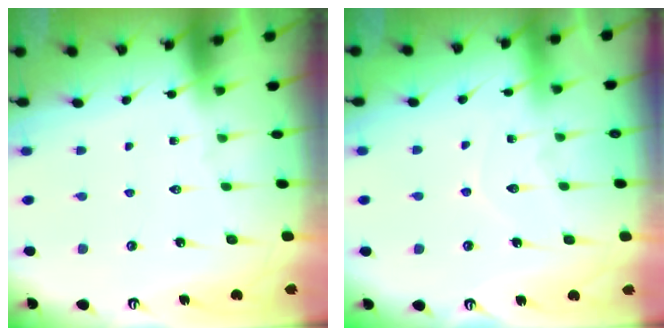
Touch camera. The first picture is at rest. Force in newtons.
{"total": 5.8, "press": 5.7, "slide": 0.6}